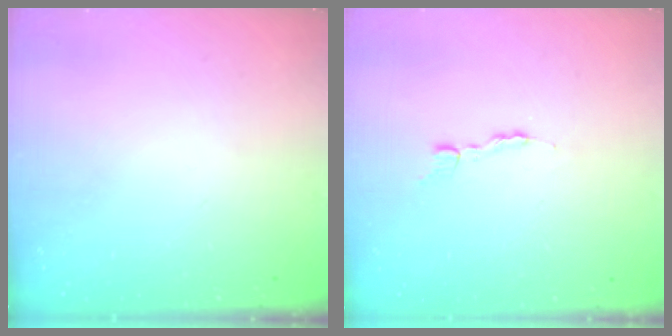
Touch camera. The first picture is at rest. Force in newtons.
{"total": 3.7, "press": 3.7, "slide": 0.1}